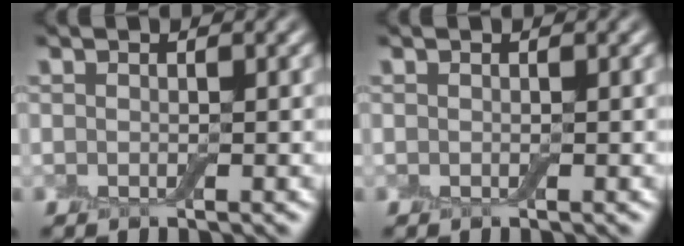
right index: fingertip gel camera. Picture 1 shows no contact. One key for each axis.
{"total": 0.0}